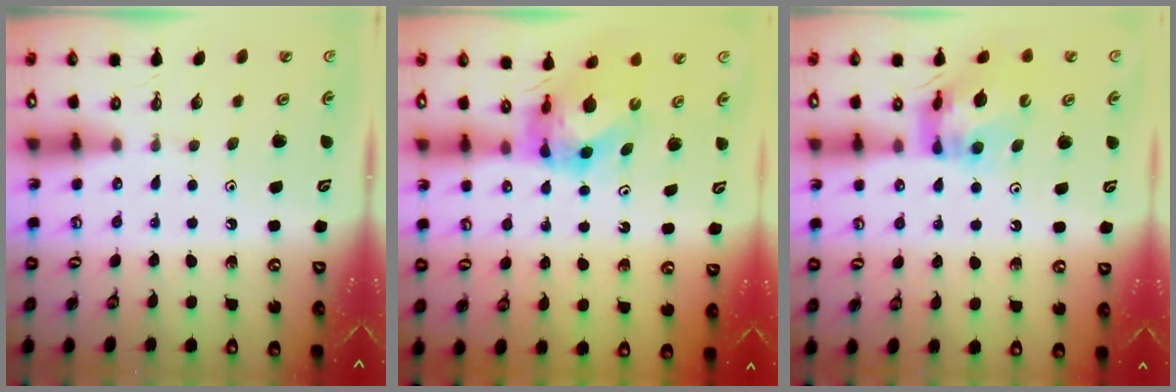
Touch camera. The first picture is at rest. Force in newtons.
{"total": 7.4, "press": 7.3, "slide": 0.9}
{"total": 12.2, "press": 12.1, "slide": 1.1}